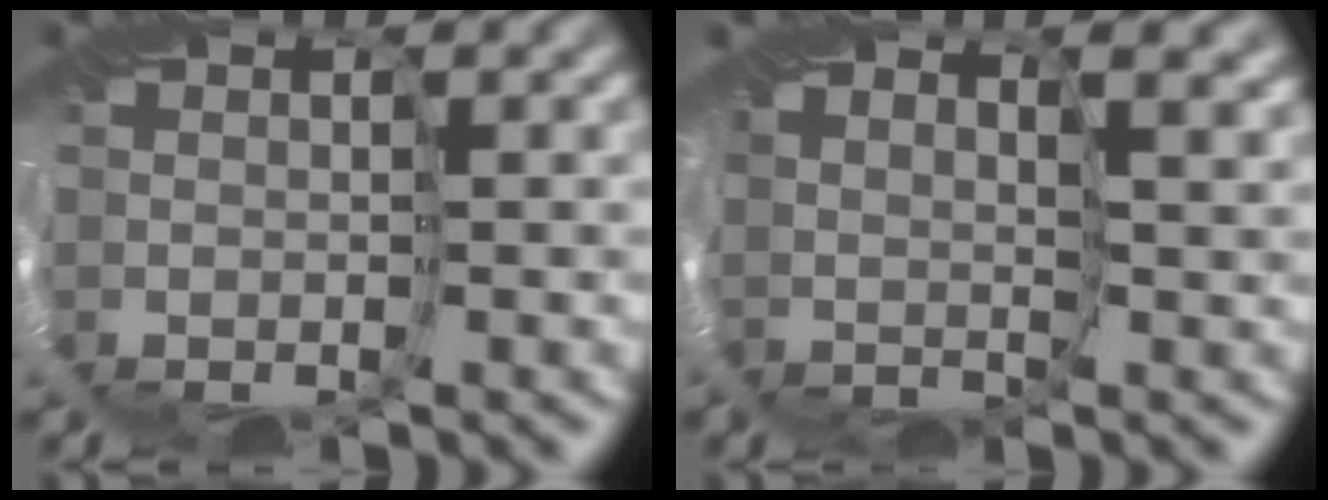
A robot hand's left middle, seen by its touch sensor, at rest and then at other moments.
{"total": 3.6, "force": [3.4, 0.9, 0.9], "torque": [-0.021, 0.006, 0.066]}